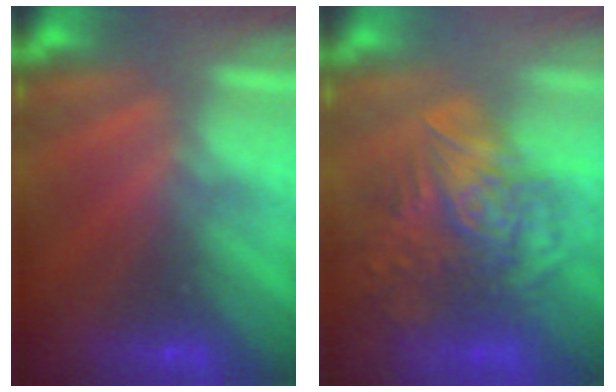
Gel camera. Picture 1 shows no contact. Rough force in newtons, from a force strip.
{"total": 5.5}